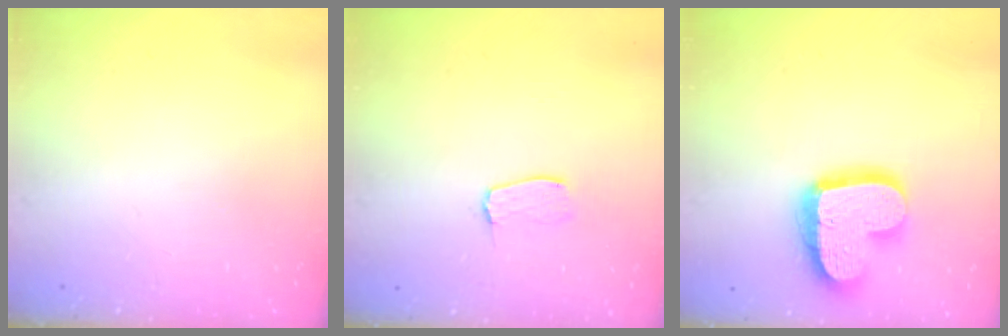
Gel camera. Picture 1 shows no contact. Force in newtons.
{"total": 3.6, "press": 3.6, "slide": 0.3}
{"total": 17.2, "press": 17.1, "slide": 1.4}